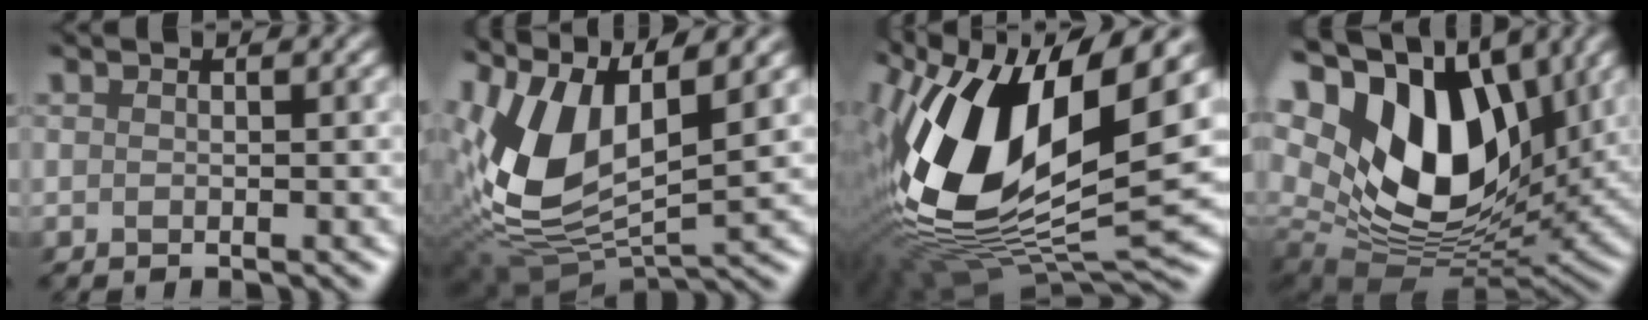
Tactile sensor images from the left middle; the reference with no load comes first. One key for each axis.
{"total": 9.3, "fx": 3.1, "fy": 4.5, "fz": 7.5, "tx": -0.191, "ty": -0.002, "tz": 0.055}
{"total": 16.0, "fx": 1.8, "fy": 7.6, "fz": 13.9, "tx": -0.303, "ty": -0.006, "tz": 0.029}
{"total": 16.9, "fx": 5.7, "fy": 10.3, "fz": 12.2, "tx": -0.246, "ty": 0.010, "tz": 0.098}